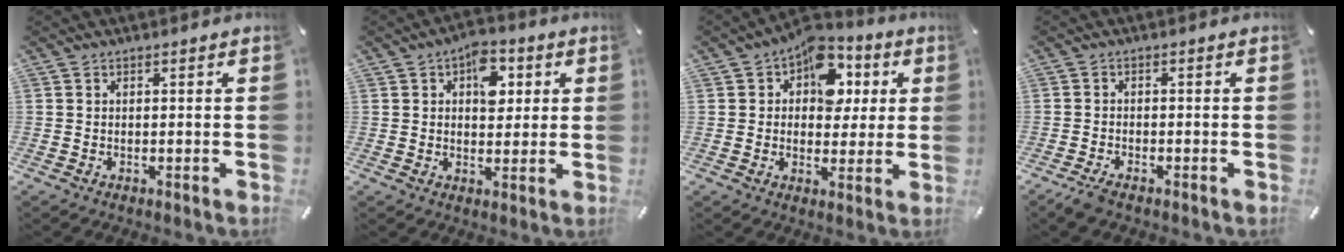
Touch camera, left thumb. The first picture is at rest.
{"total": 8.6, "force": [2.6, 5.6, 5.9], "torque": [-0.066, -0.005, 0.038]}
{"total": 12.4, "force": [4.5, 9.2, 7.0], "torque": [-0.095, -0.024, 0.078]}
{"total": 2.4, "force": [-2.0, 0.6, 1.3], "torque": [-0.033, 0.003, -0.041]}